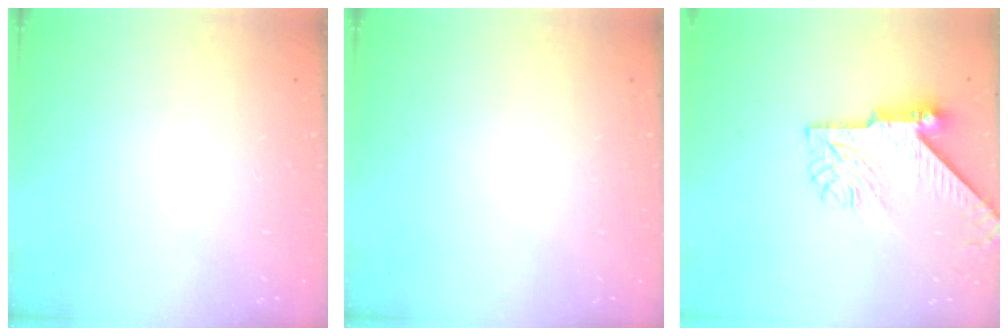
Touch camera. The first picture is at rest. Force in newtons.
{"total": 0.0}
{"total": 10.2, "press": 10.1, "slide": 1.0}